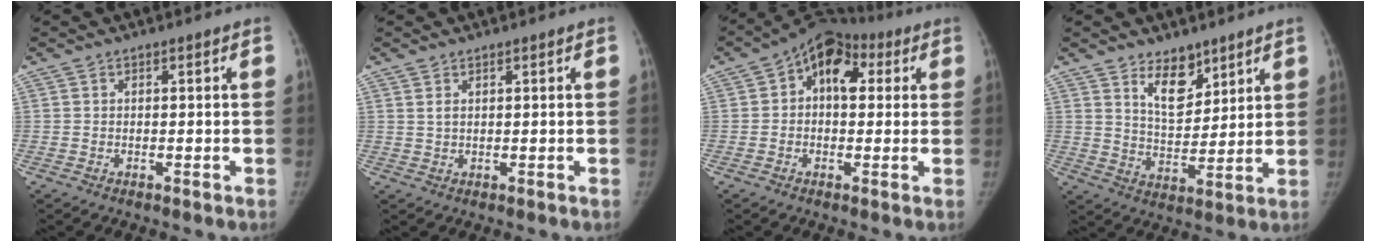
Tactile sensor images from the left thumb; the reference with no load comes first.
{"total": 1.2, "force": [0.6, 0.6, 0.8], "torque": [-0.015, 0.002, 0.016]}
{"total": 10.6, "force": [2.7, 7.0, 7.4], "torque": [-0.077, 0.024, 0.029]}
{"total": 8.6, "force": [5.6, 4.6, 4.6], "torque": [-0.046, -0.047, 0.101]}